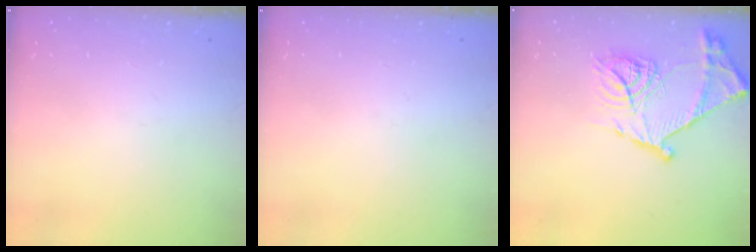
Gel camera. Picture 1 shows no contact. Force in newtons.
{"total": 0.0}
{"total": 18.9, "press": 18.8, "slide": 1.8}